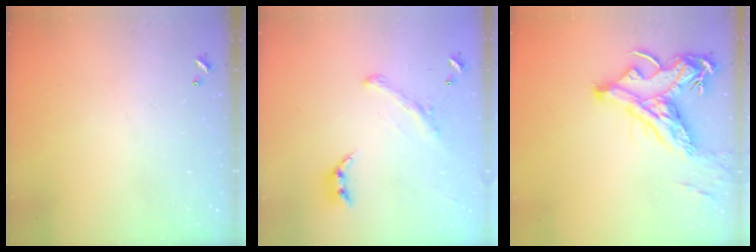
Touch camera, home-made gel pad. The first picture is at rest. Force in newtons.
{"total": 2.0, "press": 1.5, "slide": 1.2}
{"total": 9.6, "press": 9.4, "slide": 1.7}